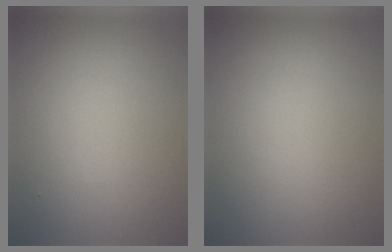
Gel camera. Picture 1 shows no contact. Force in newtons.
{"total": 0.0}